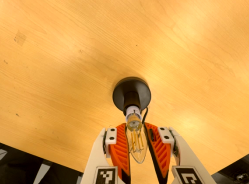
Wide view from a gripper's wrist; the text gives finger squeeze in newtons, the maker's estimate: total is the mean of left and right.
{"total": 12.8, "left": 12.9, "right": 12.6}